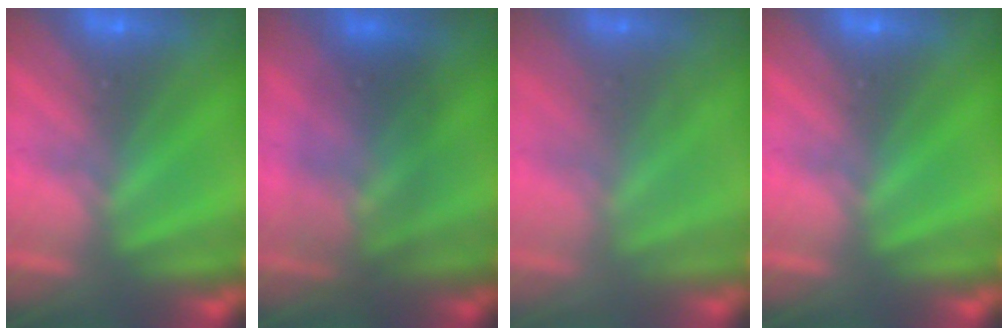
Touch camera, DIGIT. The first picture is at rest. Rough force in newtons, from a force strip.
{"total": 1.7}
{"total": 2.1}
{"total": 0.0}